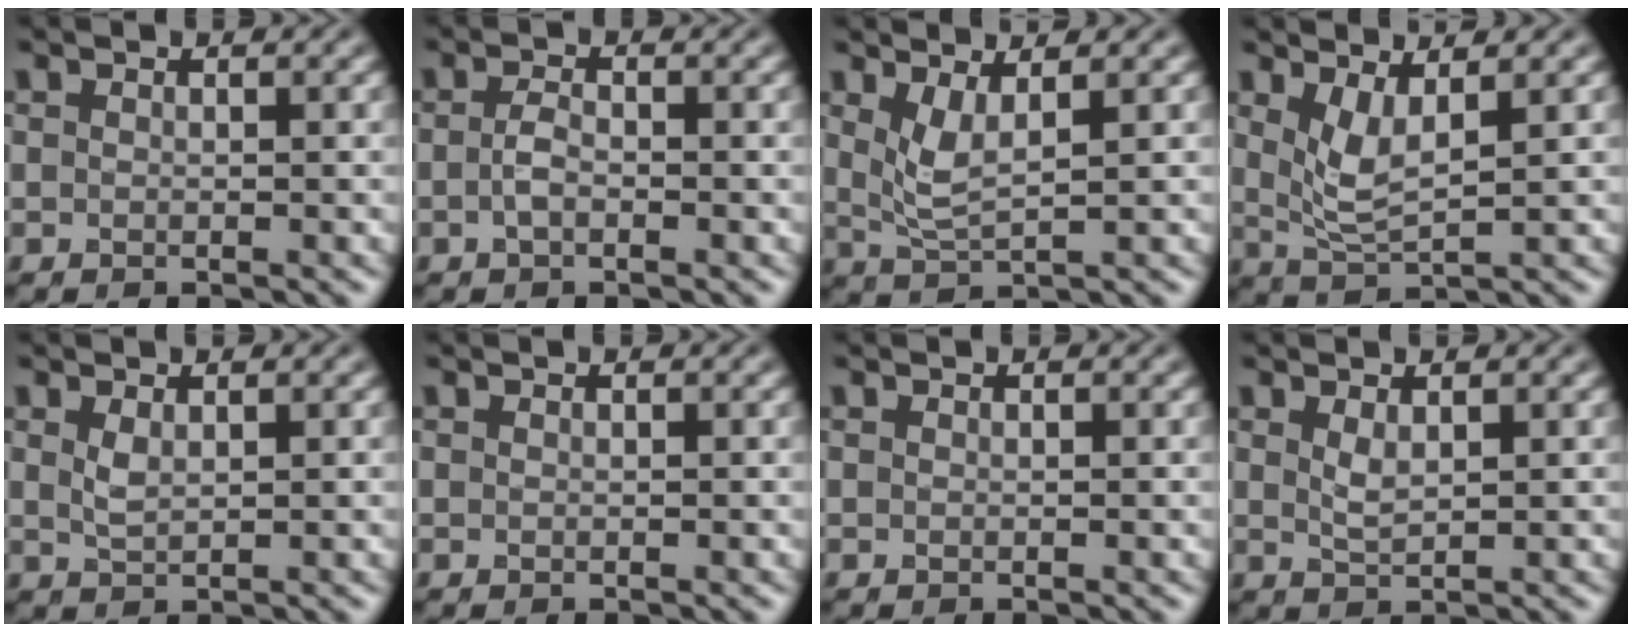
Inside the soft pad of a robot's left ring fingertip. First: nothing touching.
{"total": 1.6, "force": [-0.5, 0.7, 1.4], "torque": [-0.029, 0.001, -0.013]}
{"total": 2.7, "force": [1.2, 0.7, 2.3], "torque": [-0.052, -0.009, 0.029]}
{"total": 3.1, "force": [1.3, 0.9, 2.7], "torque": [-0.060, -0.011, 0.031]}
{"total": 1.3, "force": [0.6, 0.6, 1.1], "torque": [-0.027, -0.003, 0.016]}
{"total": 0.0}
{"total": 0.0}
{"total": 1.4, "force": [0.7, 0.5, 1.1], "torque": [-0.026, -0.003, 0.017]}